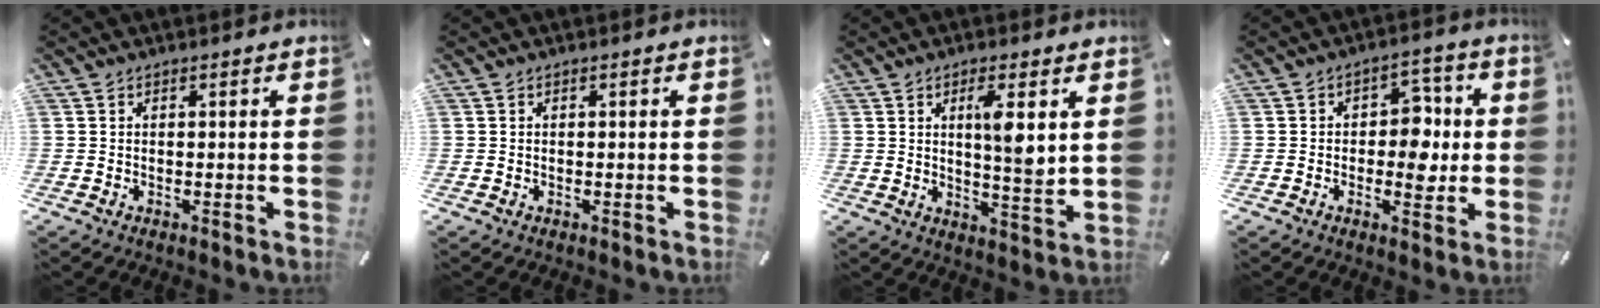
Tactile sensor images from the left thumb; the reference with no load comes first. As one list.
[{"total": 0.0}, {"total": 7.6, "force": [2.9, 1.6, 6.9], "torque": [-0.108, -0.022, 0.040]}, {"total": 8.4, "force": [-0.6, 6.4, 5.4], "torque": [-0.055, 0.006, -0.015]}]